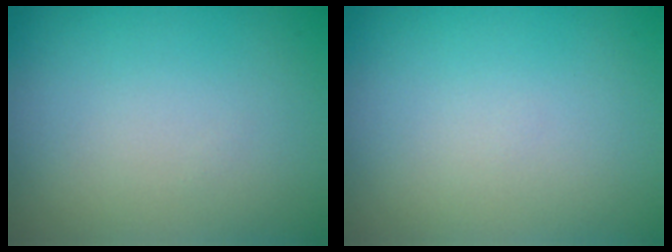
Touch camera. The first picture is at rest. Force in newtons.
{"total": 0.0}